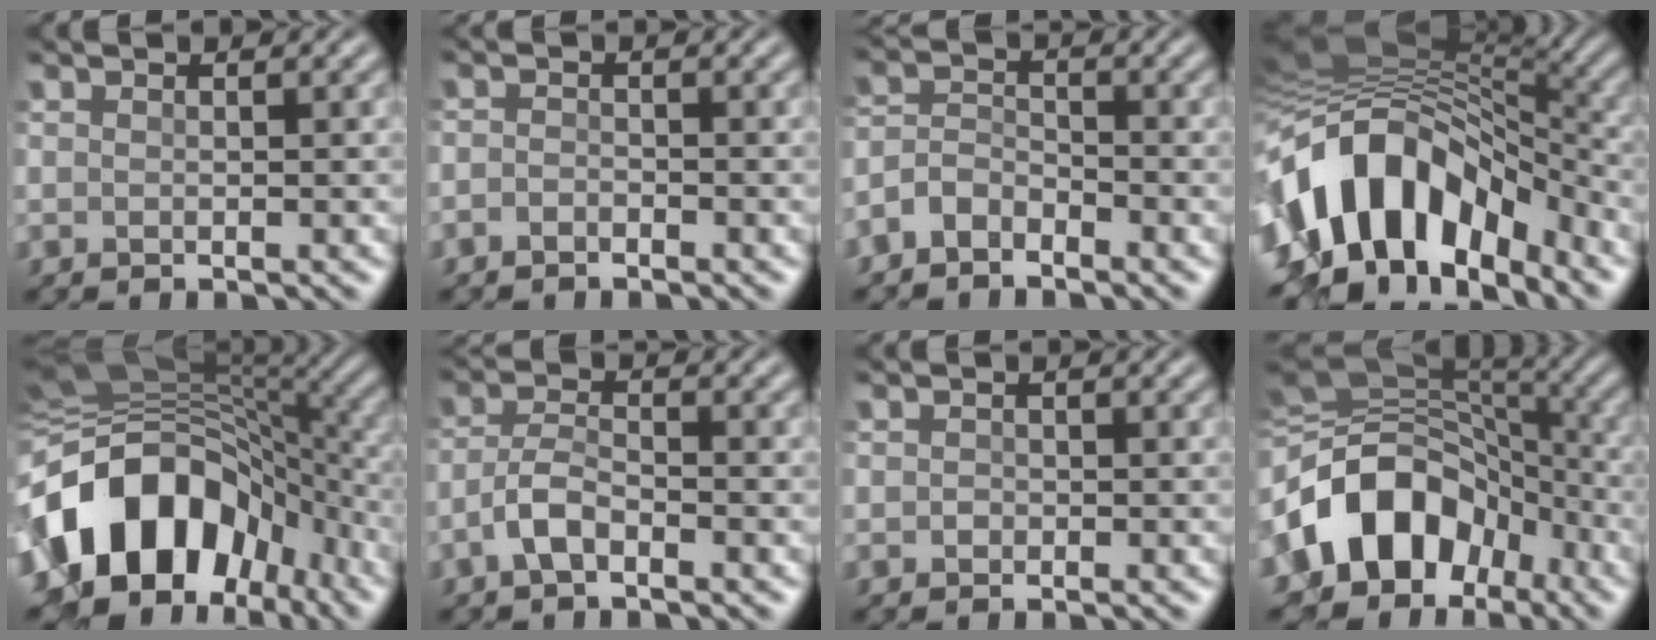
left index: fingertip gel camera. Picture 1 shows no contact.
{"total": 1.0, "force": [-0.8, 0.5, 0.3], "torque": [-0.006, 0.000, -0.018]}
{"total": 2.7, "force": [-2.1, 1.3, 0.9], "torque": [-0.019, 0.007, -0.052]}
{"total": 13.4, "force": [-5.5, 7.9, 9.3], "torque": [-0.167, 0.019, -0.105]}
{"total": 15.0, "force": [-5.6, 10.5, 9.1], "torque": [-0.154, 0.004, -0.103]}
{"total": 2.9, "force": [-1.6, 1.2, 2.1], "torque": [-0.046, 0.006, -0.040]}
{"total": 0.6, "force": [-0.2, 0.5, 0.2], "torque": [-0.002, -0.004, -0.005]}
{"total": 12.1, "force": [-4.4, 9.1, 6.7], "torque": [-0.125, 0.014, -0.092]}